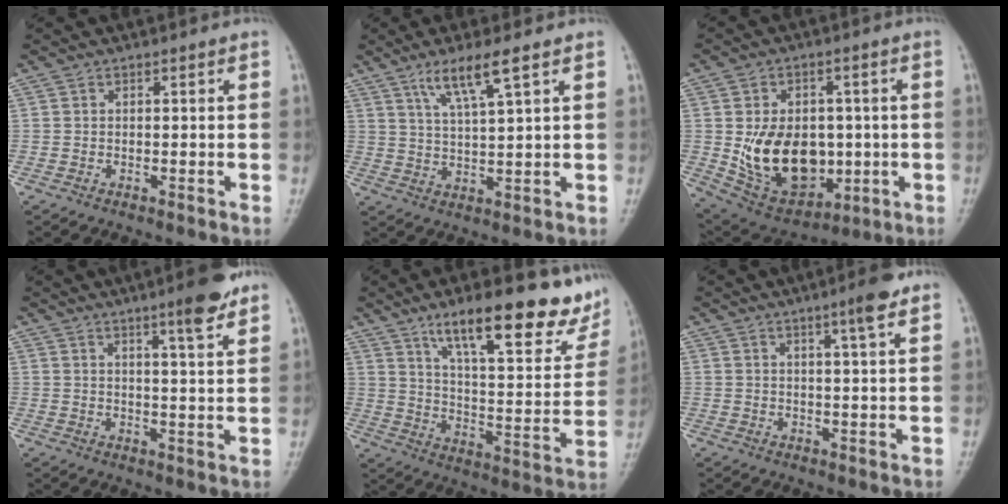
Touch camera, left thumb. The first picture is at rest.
{"total": 7.2, "force": [4.2, 0.5, 5.9], "torque": [-0.119, -0.020, 0.085]}
{"total": 16.7, "force": [-1.3, 11.8, 11.7], "torque": [-0.149, -0.006, 0.009]}
{"total": 7.7, "force": [5.1, 0.6, 5.7], "torque": [-0.075, -0.030, 0.070]}
{"total": 22.3, "force": [14.5, 6.4, 15.7], "torque": [-0.179, -0.060, 0.223]}
{"total": 5.4, "force": [3.2, 0.2, 4.3], "torque": [-0.060, -0.014, 0.047]}